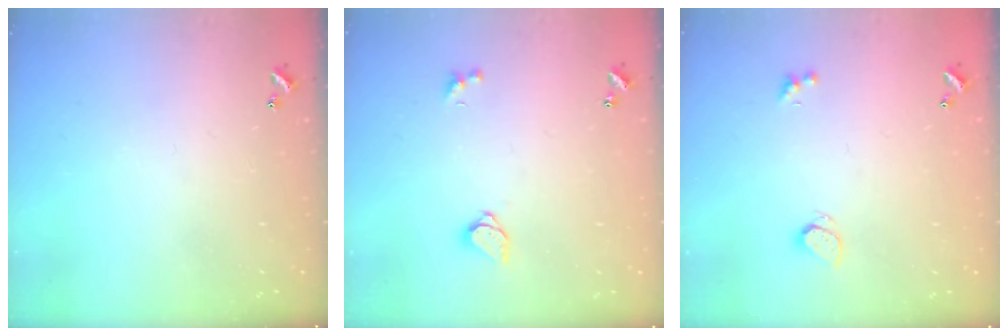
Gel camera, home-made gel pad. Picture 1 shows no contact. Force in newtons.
{"total": 1.6, "press": 1.5, "slide": 0.4}
{"total": 0.8, "press": 0.7, "slide": 0.5}